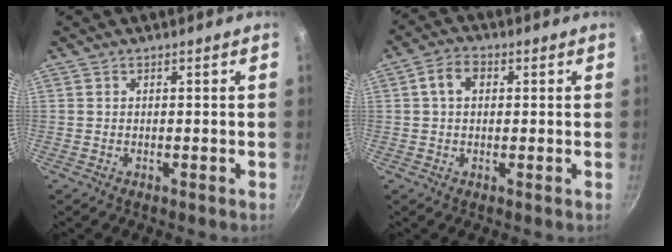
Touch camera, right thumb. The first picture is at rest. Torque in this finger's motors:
{"motor_torque": [-0.23, 0.44, 0.66, -0.08, 0.01]}